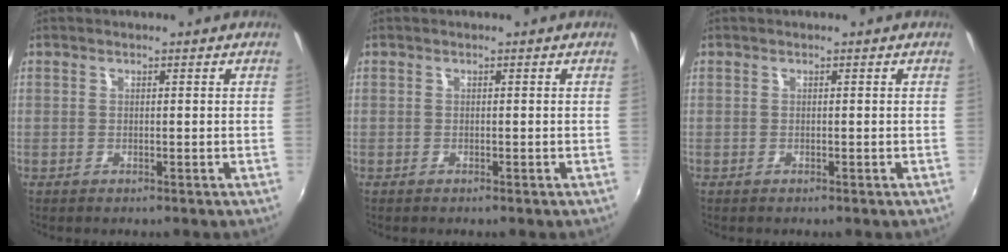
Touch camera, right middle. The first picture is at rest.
{"total": 0.0}
{"total": 0.0}